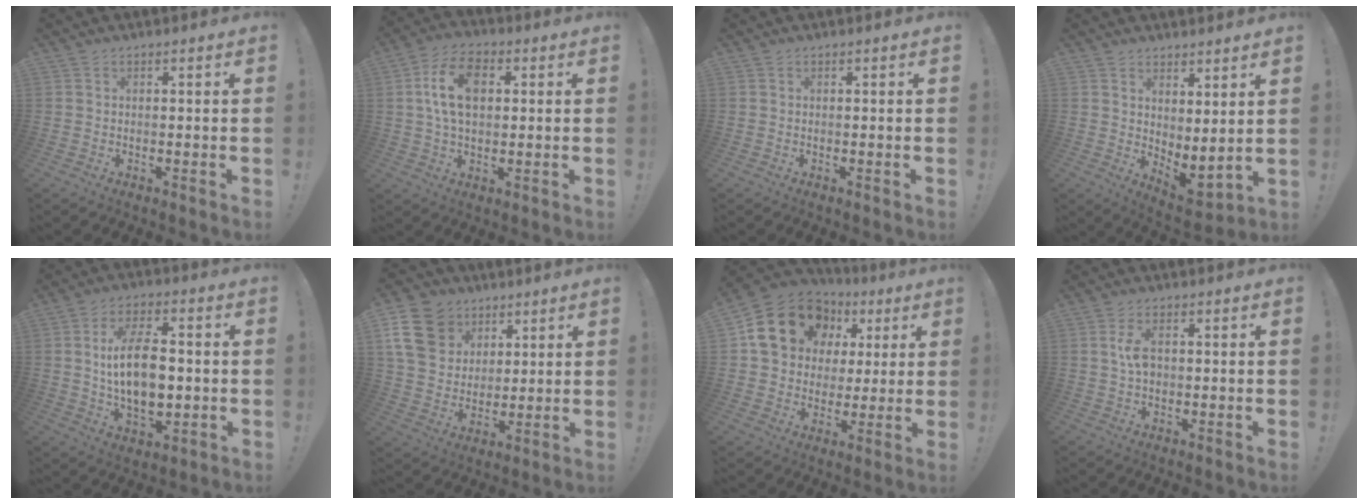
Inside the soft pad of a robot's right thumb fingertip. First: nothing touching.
{"total": 12.5, "force": [2.5, 7.9, 9.4], "torque": [-0.166, 0.006, 0.043]}
{"total": 0.0}
{"total": 5.0, "force": [3.0, 2.0, 3.4], "torque": [-0.037, -0.048, 0.063]}
{"total": 15.6, "force": [0.1, 8.6, 13.0], "torque": [-0.233, 0.000, -0.002]}
{"total": 15.8, "force": [6.6, 12.5, 7.0], "torque": [-0.116, -0.025, 0.135]}
{"total": 18.9, "force": [7.7, 14.8, 8.9], "torque": [-0.131, -0.027, 0.163]}
{"total": 4.8, "force": [0.4, 2.7, 3.9], "torque": [-0.068, 0.001, 0.003]}